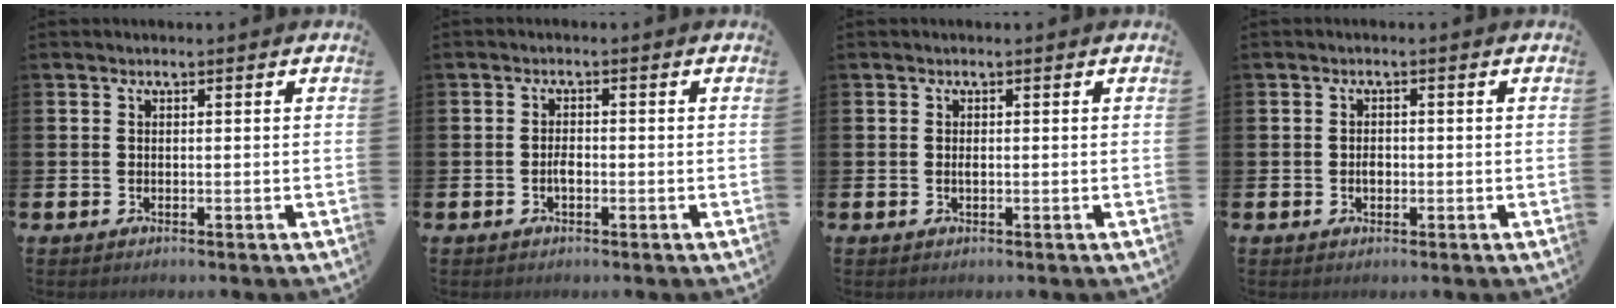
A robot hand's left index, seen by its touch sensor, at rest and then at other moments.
{"total": 1.6, "force": [-0.5, 0.8, 1.3], "torque": [-0.023, 0.001, -0.011]}
{"total": 0.5, "force": [0.0, 0.2, 0.5], "torque": [-0.009, -0.002, 0.000]}
{"total": 1.5, "force": [-0.3, 1.1, 1.1], "torque": [-0.011, 0.001, -0.009]}